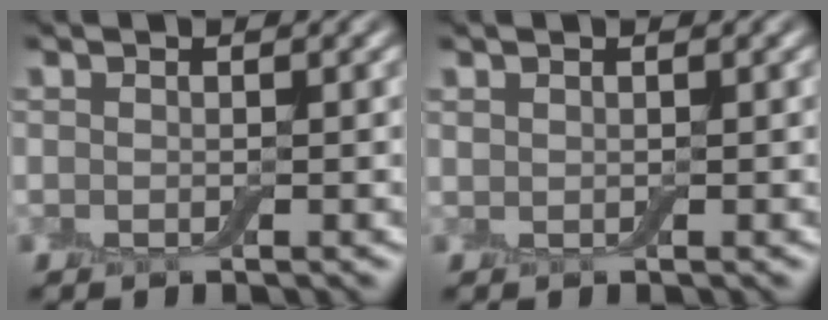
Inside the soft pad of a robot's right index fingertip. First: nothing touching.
{"total": 0.0}